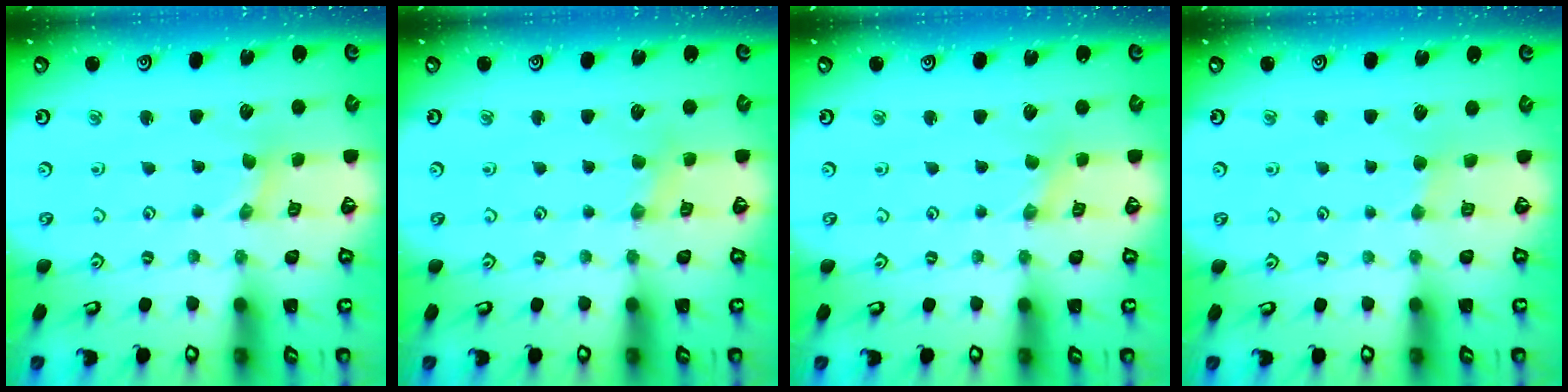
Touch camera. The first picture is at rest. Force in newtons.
{"total": 2.9, "press": 2.9, "slide": 0.4}
{"total": 0.0}
{"total": 2.0, "press": 2.0, "slide": 0.4}